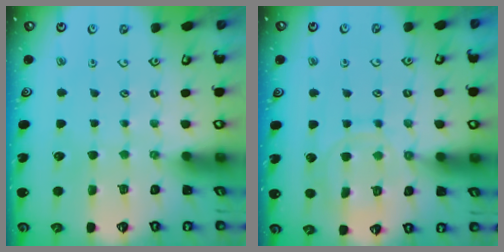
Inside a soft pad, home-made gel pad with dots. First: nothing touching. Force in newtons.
{"total": 10.5, "press": 10.5, "slide": 0.7}